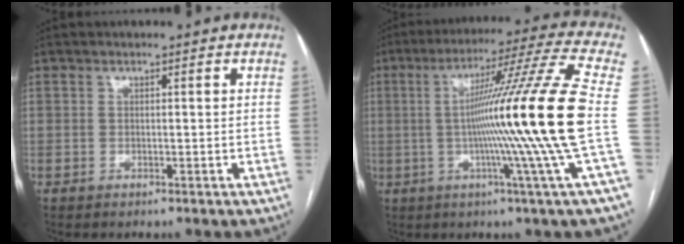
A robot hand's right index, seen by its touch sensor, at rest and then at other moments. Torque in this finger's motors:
{"motor_torque": [1.62, -0.52, 1.05, 0.21]}